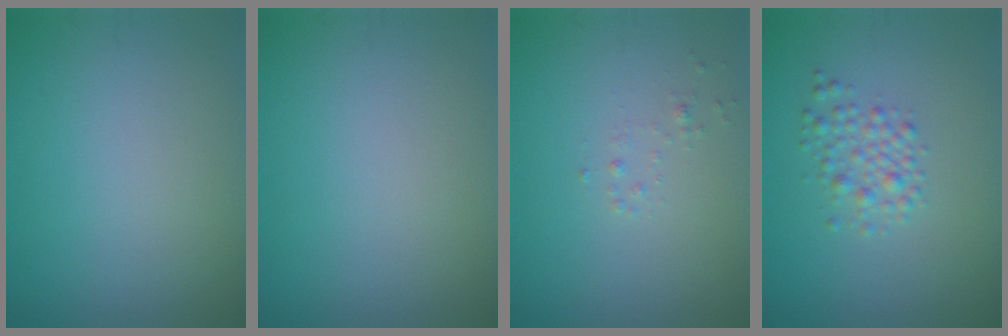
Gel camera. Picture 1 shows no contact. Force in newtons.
{"total": 0.0}
{"total": 0.6, "press": 0.6, "slide": 0.0}
{"total": 2.2, "press": 2.2, "slide": 0.1}